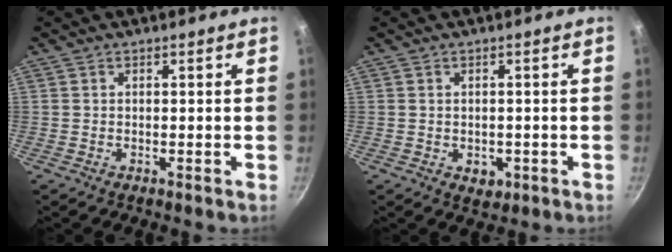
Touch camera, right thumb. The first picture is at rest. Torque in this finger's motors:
{"motor_torque": [-0.26, 0.07, -0.16, -0.01, -0.01]}